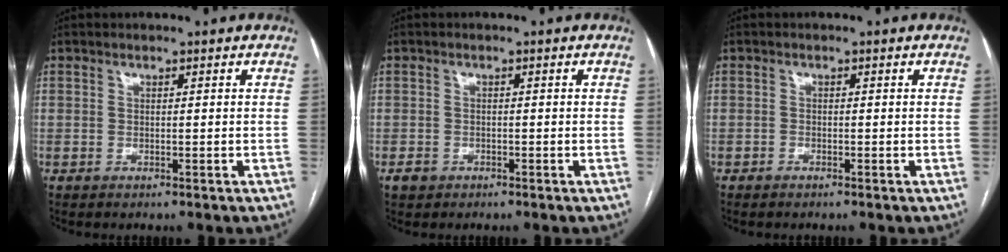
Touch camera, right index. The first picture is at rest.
{"total": 1.6, "force": [-0.9, 1.3, 0.4], "torque": [-0.010, 0.004, -0.012]}
{"total": 0.6, "force": [-0.6, 0.3, 0.2], "torque": [-0.005, 0.001, -0.008]}